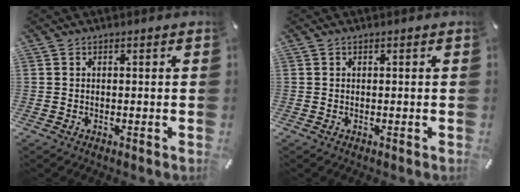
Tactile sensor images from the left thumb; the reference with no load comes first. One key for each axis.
{"total": 0.0}